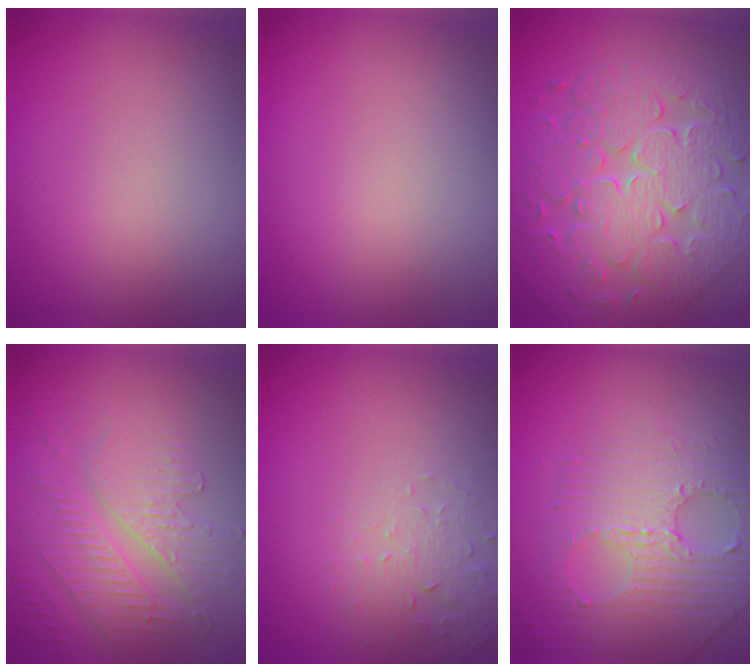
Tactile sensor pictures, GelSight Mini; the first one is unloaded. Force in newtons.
{"total": 0.0}
{"total": 9.3, "press": 6.6, "slide": 6.5}
{"total": 5.3, "press": 3.5, "slide": 3.9}
{"total": 2.2, "press": 2.2, "slide": 0.4}
{"total": 7.2, "press": 5.0, "slide": 5.3}